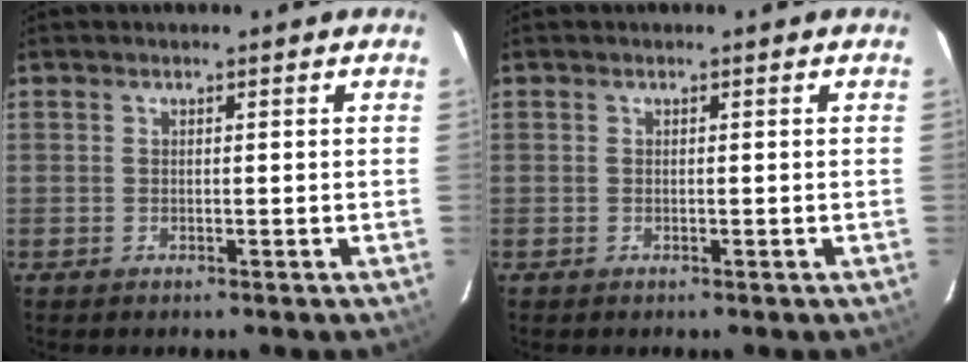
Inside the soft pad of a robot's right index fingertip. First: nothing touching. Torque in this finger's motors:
{"motor_torque": [0.00, 0.00, 0.00, 0.00]}